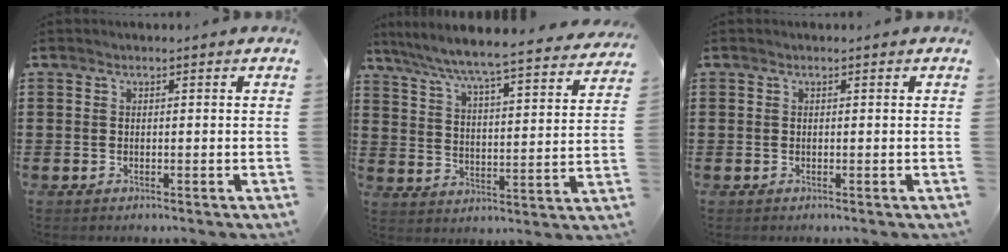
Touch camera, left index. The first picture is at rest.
{"total": 5.7, "force": [5.4, -0.7, 1.6], "torque": [-0.060, -0.047, 0.085]}
{"total": 0.0}